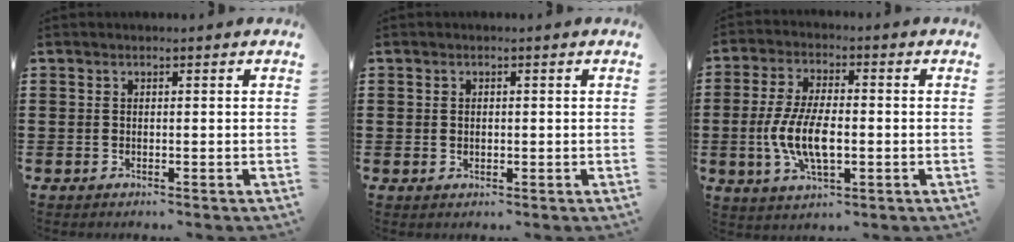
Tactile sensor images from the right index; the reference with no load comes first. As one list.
[{"total": 0.8, "force": [0.2, 0.7, 0.5], "torque": [-0.011, 0.005, 0.002]}, {"total": 9.2, "force": [-1.6, 4.0, 8.1], "torque": [-0.180, -0.005, -0.034]}]